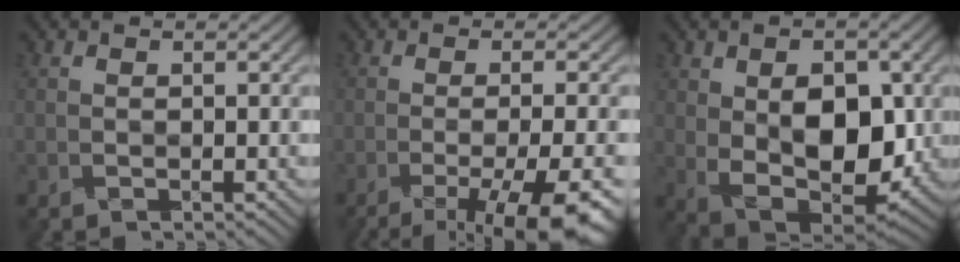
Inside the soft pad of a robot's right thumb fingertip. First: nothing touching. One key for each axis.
{"total": 10.0, "fx": -5.0, "fy": 2.3, "fz": 8.4, "tx": -0.102, "ty": -0.002, "tz": -0.075}
{"total": 11.4, "fx": -0.2, "fy": 7.0, "fz": 9.0, "tx": -0.155, "ty": -0.013, "tz": 0.002}